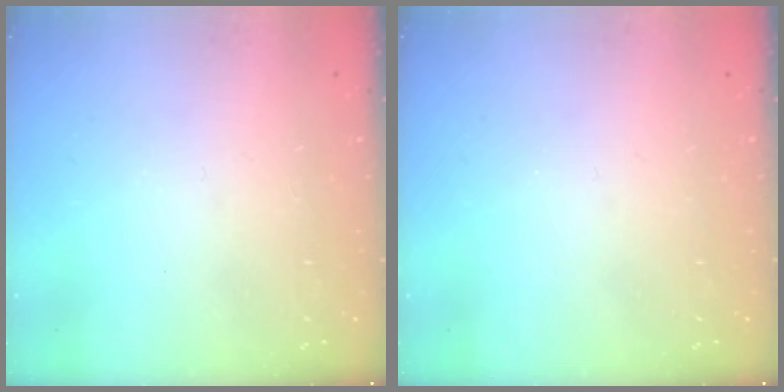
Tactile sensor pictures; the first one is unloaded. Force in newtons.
{"total": 0.0}